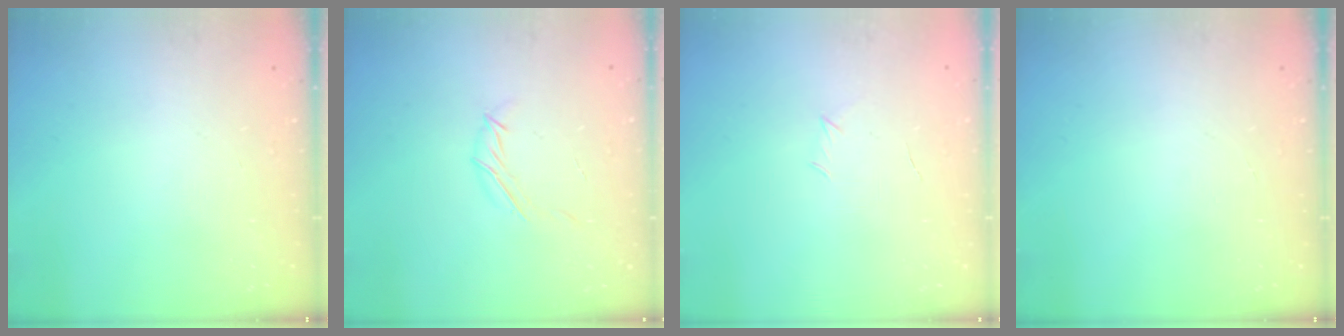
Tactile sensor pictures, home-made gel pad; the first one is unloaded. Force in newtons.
{"total": 4.5, "press": 4.4, "slide": 0.9}
{"total": 3.0, "press": 2.9, "slide": 0.8}
{"total": 0.0}